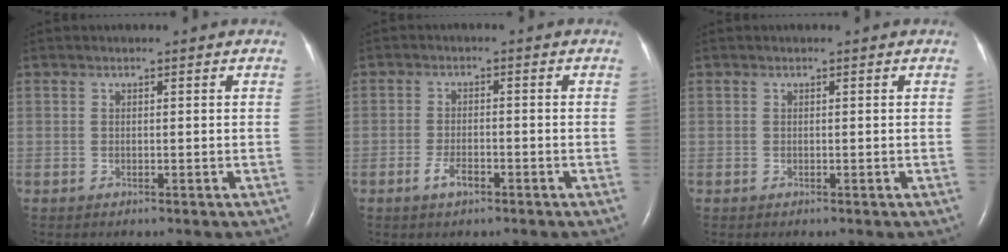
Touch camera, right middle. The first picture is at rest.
{"total": 2.9, "force": [-1.7, 1.0, 2.1], "torque": [-0.043, 0.001, -0.034]}
{"total": 0.0}